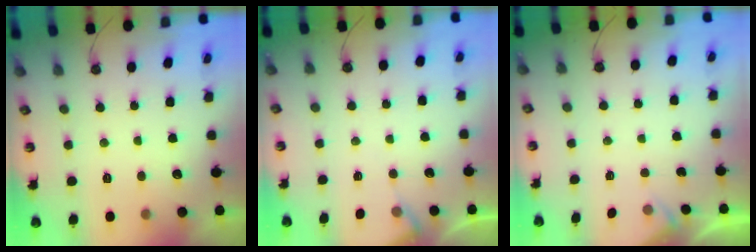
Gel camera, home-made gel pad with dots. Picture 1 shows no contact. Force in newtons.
{"total": 4.3, "press": 4.3, "slide": 0.5}
{"total": 2.2, "press": 2.2, "slide": 0.4}